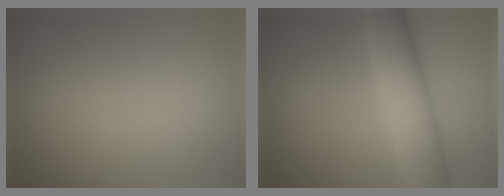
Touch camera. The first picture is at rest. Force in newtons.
{"total": 6.8, "press": 6.8, "slide": 0.1}